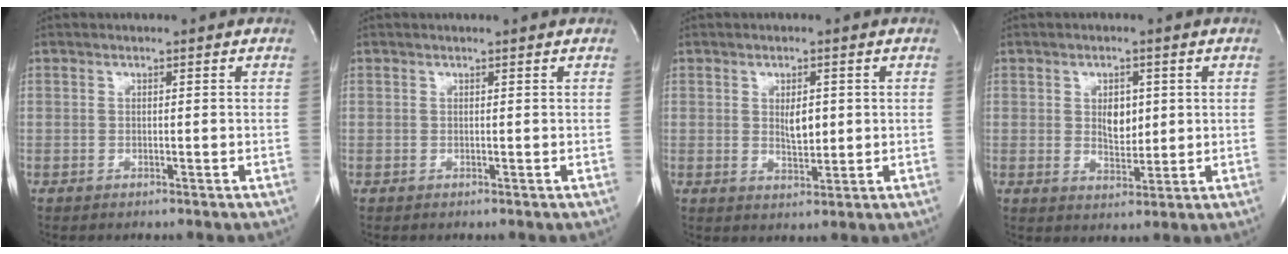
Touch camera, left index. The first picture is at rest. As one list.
[{"total": 1.1, "force": [1.1, -0.1, 0.2], "torque": [-0.008, 0.004, 0.012]}, {"total": 3.4, "force": [0.7, 1.5, 3.0], "torque": [-0.051, -0.006, 0.015]}, {"total": 4.1, "force": [1.0, 2.5, 3.1], "torque": [-0.050, -0.004, 0.022]}]